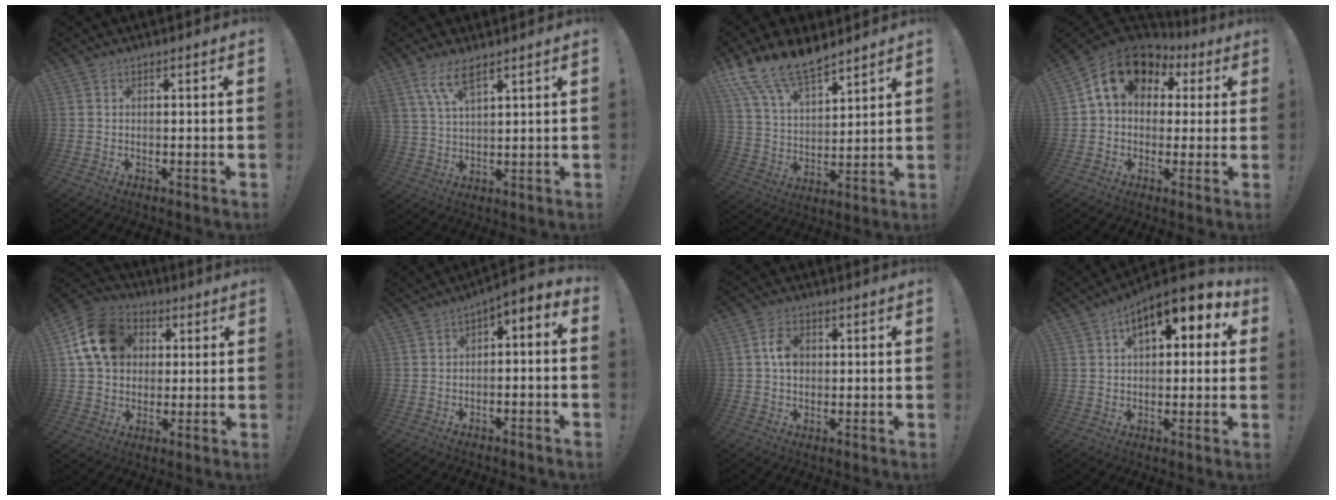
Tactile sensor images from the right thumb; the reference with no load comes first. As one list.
[{"total": 8.3, "force": [5.6, 2.8, 5.4], "torque": [-0.109, -0.015, 0.106]}, {"total": 15.1, "force": [11.9, 5.9, 7.1], "torque": [-0.143, -0.079, 0.222]}, {"total": 14.2, "force": [5.5, 10.3, 8.0], "torque": [-0.115, -0.016, 0.101]}, {"total": 16.1, "force": [4.5, 12.6, 9.0], "torque": [-0.141, 0.002, 0.093]}, {"total": 3.3, "force": [-1.9, 1.7, 2.1], "torque": [-0.025, 0.009, -0.033]}, {"total": 6.3, "force": [0.8, 4.7, 4.1], "torque": [-0.062, 0.010, 0.015]}, {"total": 10.9, "force": [5.3, 5.1, 8.0], "torque": [-0.115, -0.021, 0.090]}]